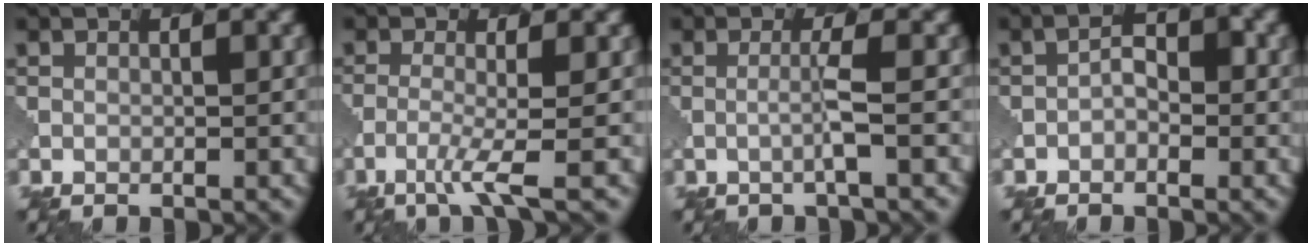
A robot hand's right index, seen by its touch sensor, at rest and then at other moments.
{"total": 3.0, "force": [-1.4, 0.4, 2.7], "torque": [-0.053, -0.006, -0.042]}
{"total": 1.5, "force": [-0.2, 0.0, 1.5], "torque": [-0.029, -0.001, -0.012]}
{"total": 1.4, "force": [-0.5, 0.9, 0.9], "torque": [-0.015, 0.003, -0.012]}